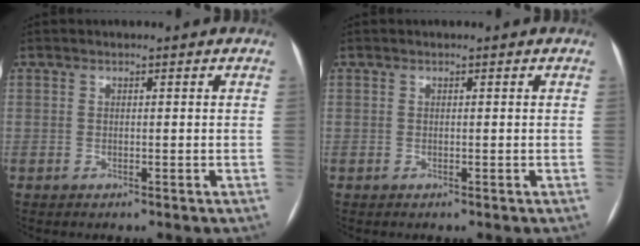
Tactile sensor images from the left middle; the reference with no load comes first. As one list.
[{"total": 0.0}]